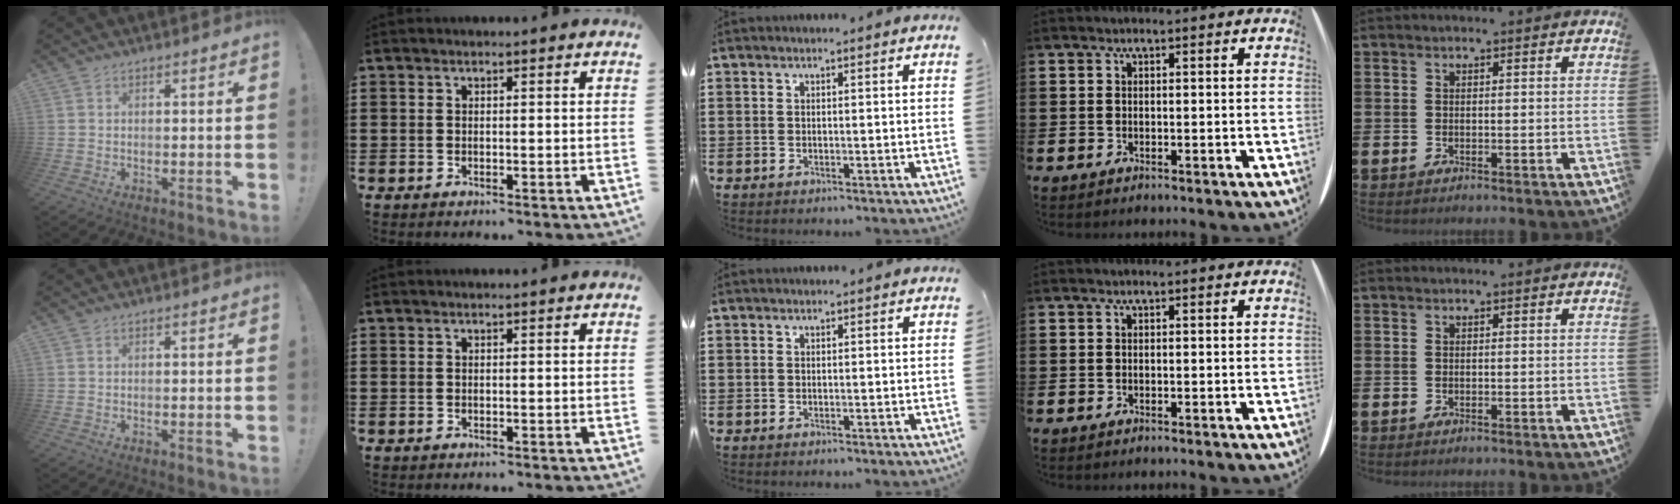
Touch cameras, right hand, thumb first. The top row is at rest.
{}